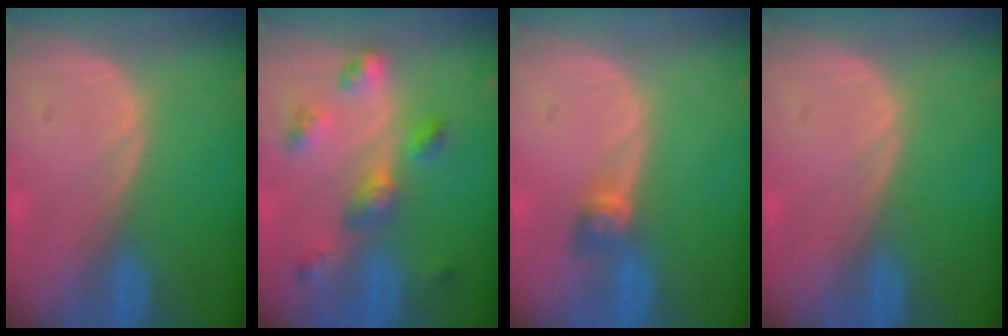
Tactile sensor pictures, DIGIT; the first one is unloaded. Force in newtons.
{"total": 6.3, "press": 5.7, "slide": 2.7}
{"total": 2.6, "press": 2.4, "slide": 1.0}
{"total": 0.0}